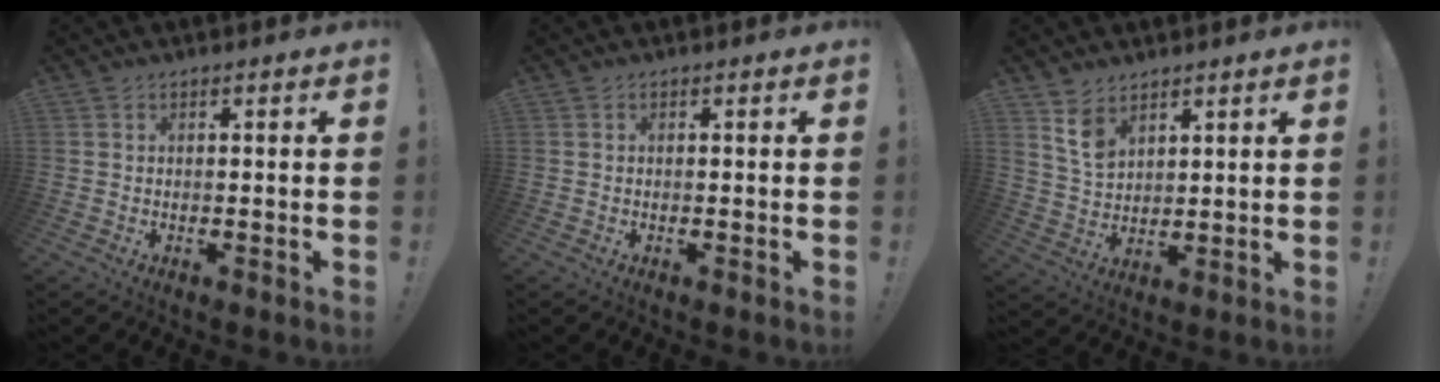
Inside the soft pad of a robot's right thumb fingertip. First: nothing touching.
{"total": 0.0}
{"total": 7.3, "force": [4.8, 4.4, 3.4], "torque": [-0.051, -0.026, 0.091]}